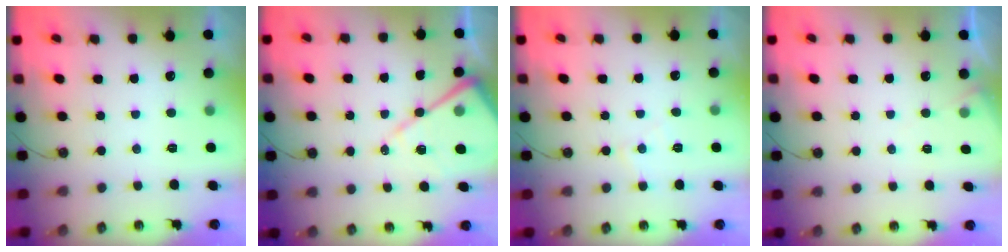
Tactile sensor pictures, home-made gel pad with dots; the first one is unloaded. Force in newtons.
{"total": 14.2, "press": 14.1, "slide": 1.4}
{"total": 5.4, "press": 5.4, "slide": 0.7}
{"total": 3.8, "press": 3.8, "slide": 0.5}